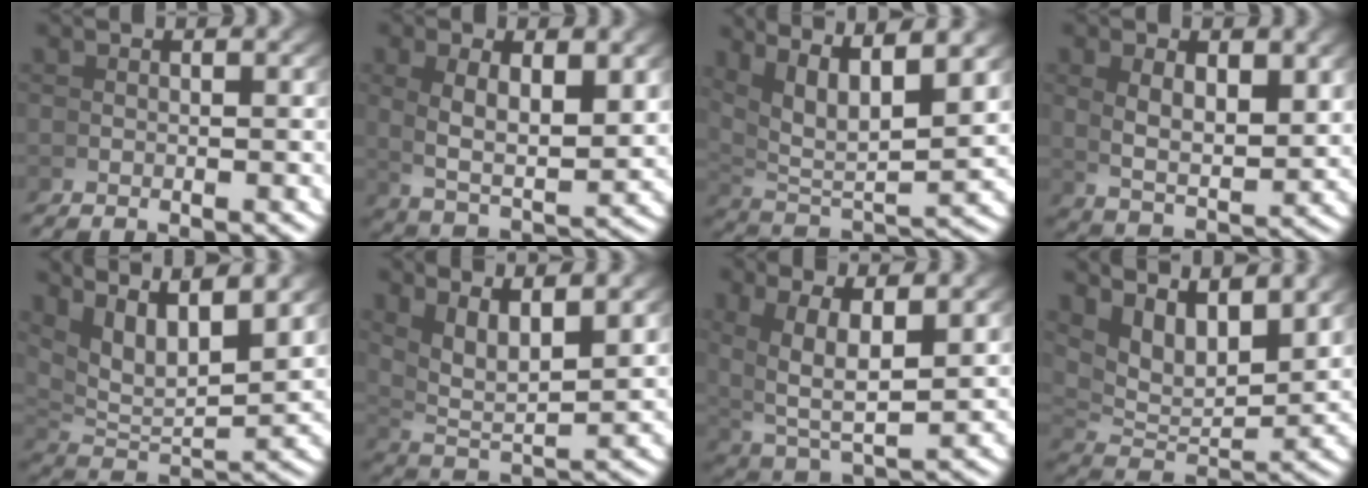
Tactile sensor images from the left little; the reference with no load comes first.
{"total": 5.9, "force": [1.2, 3.1, 4.9], "torque": [-0.102, -0.012, 0.031]}
{"total": 9.6, "force": [4.0, 5.0, 7.1], "torque": [-0.141, -0.009, 0.073]}
{"total": 4.6, "force": [1.5, 2.2, 3.7], "torque": [-0.068, -0.009, 0.034]}
{"total": 8.1, "force": [3.5, 3.8, 6.3], "torque": [-0.112, -0.010, 0.073]}
{"total": 6.6, "force": [2.9, 3.0, 5.1], "torque": [-0.100, -0.015, 0.061]}
{"total": 6.9, "force": [1.8, 3.7, 5.5], "torque": [-0.114, -0.028, 0.053]}
{"total": 7.3, "force": [3.0, 3.7, 5.5], "torque": [-0.092, -0.014, 0.065]}